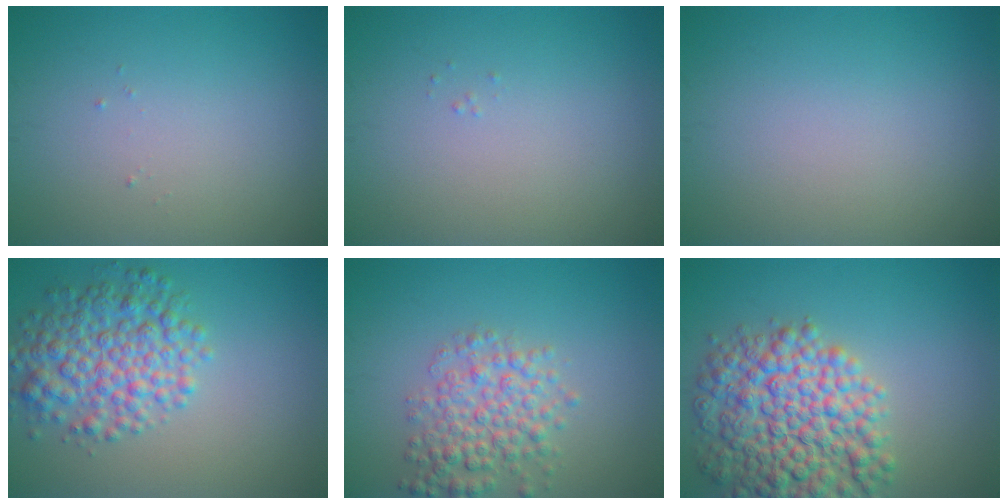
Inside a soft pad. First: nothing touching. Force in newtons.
{"total": 0.0}
{"total": 0.0}
{"total": 5.9, "press": 5.9, "slide": 0.1}
{"total": 4.4, "press": 4.4, "slide": 0.1}
{"total": 9.6, "press": 9.6, "slide": 0.3}